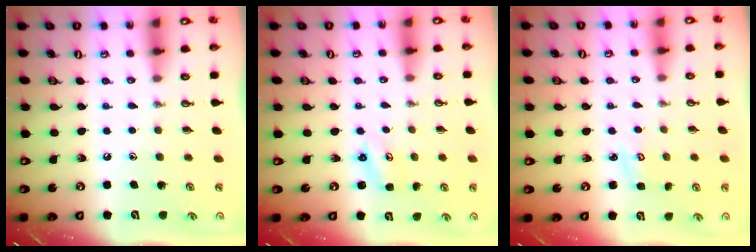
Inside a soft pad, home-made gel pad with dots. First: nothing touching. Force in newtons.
{"total": 2.3, "press": 2.3, "slide": 0.2}
{"total": 3.0, "press": 3.0, "slide": 0.3}